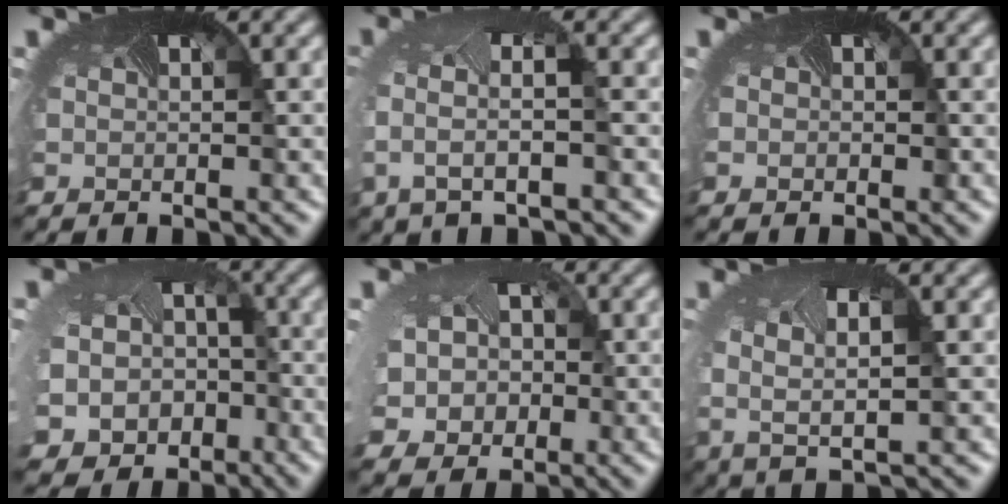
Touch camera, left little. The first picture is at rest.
{"total": 2.4, "force": [-0.6, 0.3, 2.3], "torque": [-0.066, -0.006, -0.014]}
{"total": 0.0}
{"total": 9.5, "force": [-4.6, 7.9, 2.6], "torque": [-0.073, -0.057, -0.074]}
{"total": 6.8, "force": [-1.0, 5.9, 3.3], "torque": [-0.074, -0.025, -0.021]}
{"total": 2.2, "force": [-0.2, 0.7, 2.1], "torque": [-0.067, -0.013, -0.008]}